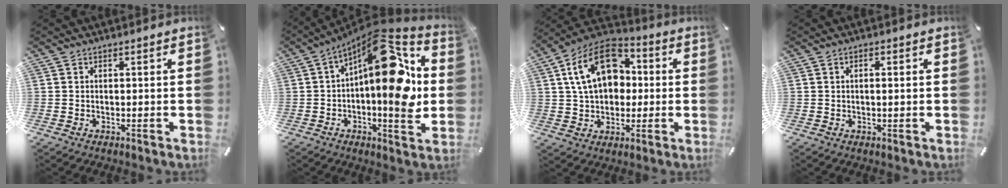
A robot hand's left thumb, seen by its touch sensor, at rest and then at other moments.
{"total": 20.1, "force": [3.1, 8.6, 17.9], "torque": [-0.260, -0.032, 0.051]}
{"total": 17.4, "force": [4.0, 12.5, 11.4], "torque": [-0.211, 0.000, 0.072]}
{"total": 1.3, "force": [0.1, 0.5, 1.2], "torque": [-0.023, 0.003, 0.000]}